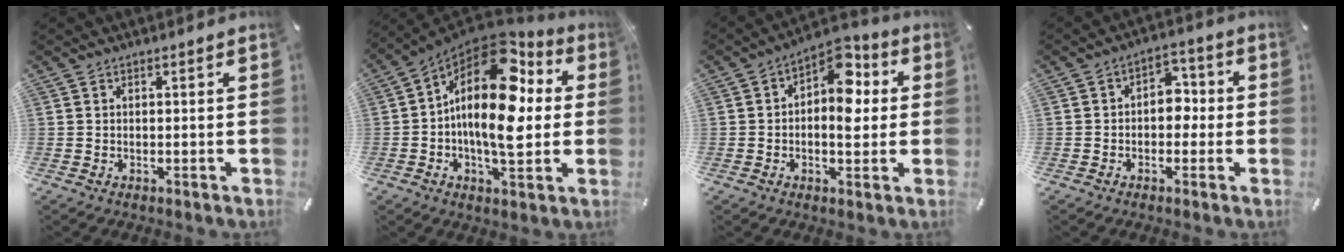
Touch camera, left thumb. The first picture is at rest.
{"total": 21.0, "force": [2.9, 11.0, 17.7], "torque": [-0.315, -0.037, 0.042]}
{"total": 10.7, "force": [2.6, 6.7, 8.0], "torque": [-0.098, -0.024, 0.043]}
{"total": 5.7, "force": [-1.0, 4.2, 3.6], "torque": [-0.045, 0.009, -0.026]}